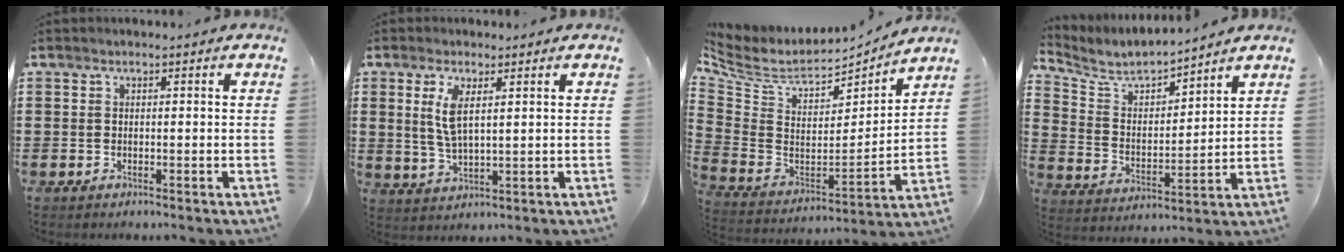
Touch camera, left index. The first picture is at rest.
{"total": 5.3, "force": [1.9, 2.1, 4.5], "torque": [-0.096, 0.006, 0.033]}
{"total": 6.6, "force": [5.6, 2.4, 2.7], "torque": [-0.086, -0.044, 0.094]}
{"total": 6.4, "force": [5.9, 1.4, 2.0], "torque": [-0.070, -0.037, 0.099]}